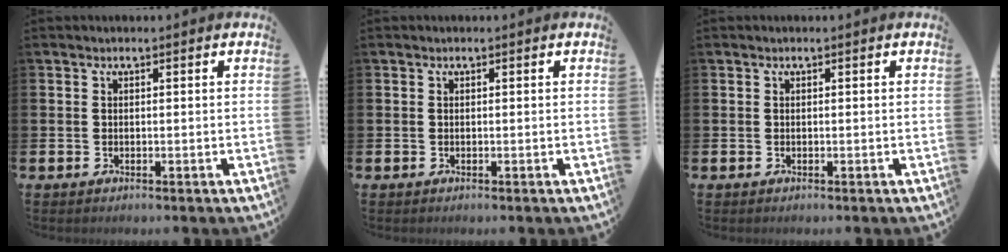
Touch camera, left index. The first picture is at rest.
{"total": 0.0}
{"total": 0.0}